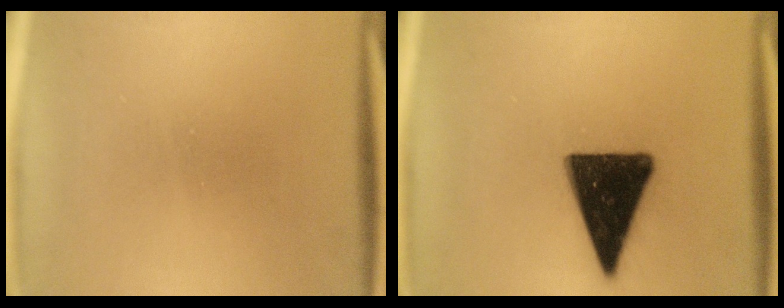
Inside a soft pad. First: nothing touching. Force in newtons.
{"total": 15.8}